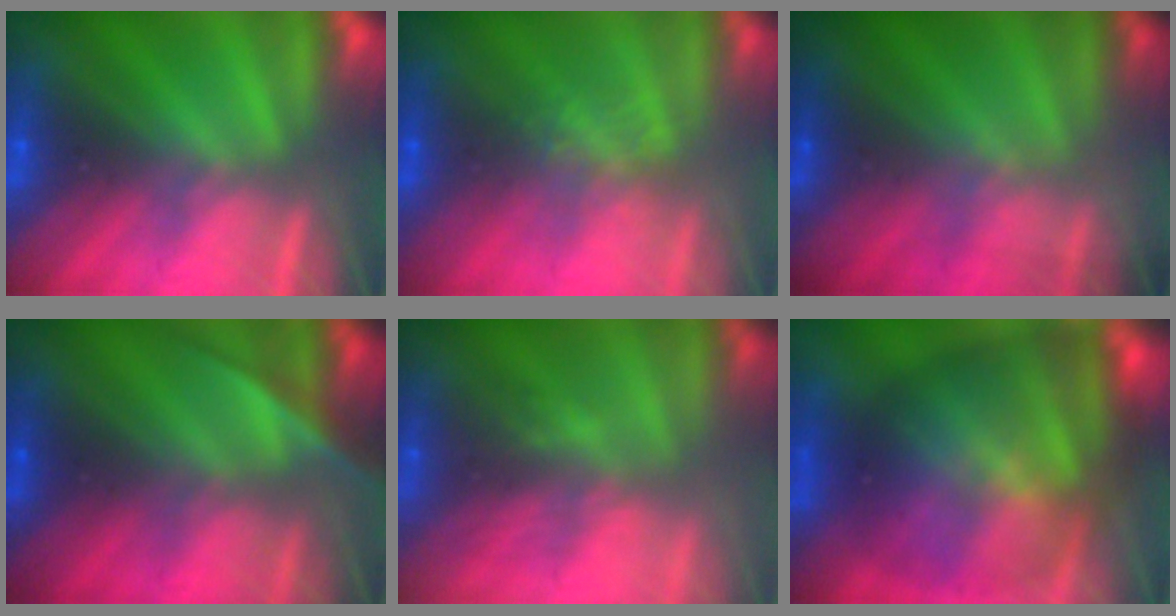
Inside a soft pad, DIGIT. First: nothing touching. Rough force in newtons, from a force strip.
{"total": 1.2}
{"total": 1.7}
{"total": 2.3}
{"total": 3.0}
{"total": 9.5}